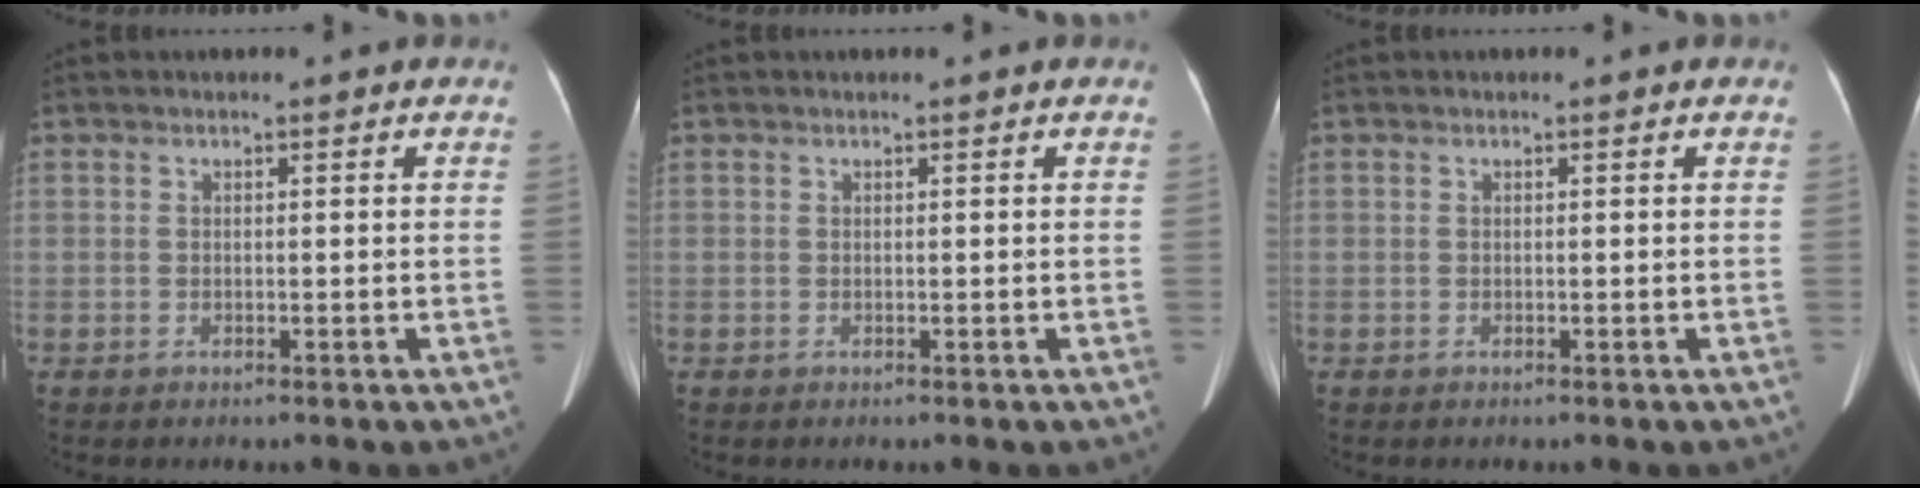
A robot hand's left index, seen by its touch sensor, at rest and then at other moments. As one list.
[{"total": 0.0}, {"total": 0.0}]